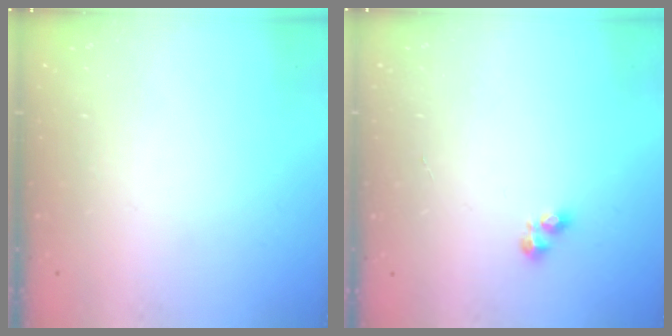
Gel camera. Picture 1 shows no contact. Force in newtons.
{"total": 2.7, "press": 2.6, "slide": 0.5}